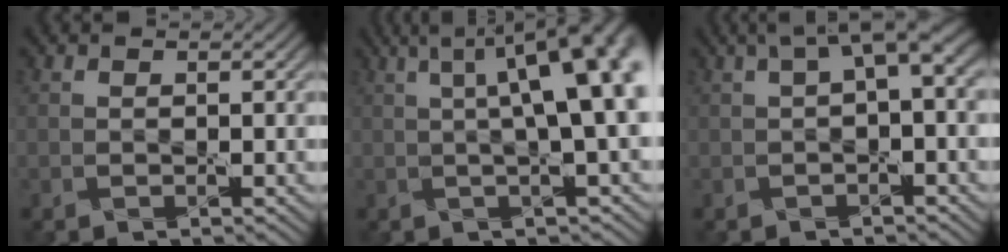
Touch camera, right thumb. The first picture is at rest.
{"total": 14.2, "force": [2.9, 4.2, 13.3], "torque": [-0.140, 0.051, 0.037]}
{"total": 5.2, "force": [1.4, 1.3, 4.9], "torque": [-0.069, 0.017, 0.019]}